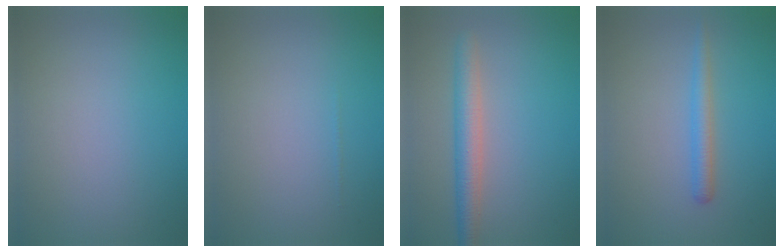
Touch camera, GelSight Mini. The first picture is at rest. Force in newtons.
{"total": 0.0}
{"total": 3.4, "press": 3.4, "slide": 0.1}
{"total": 1.9, "press": 1.9, "slide": 0.0}